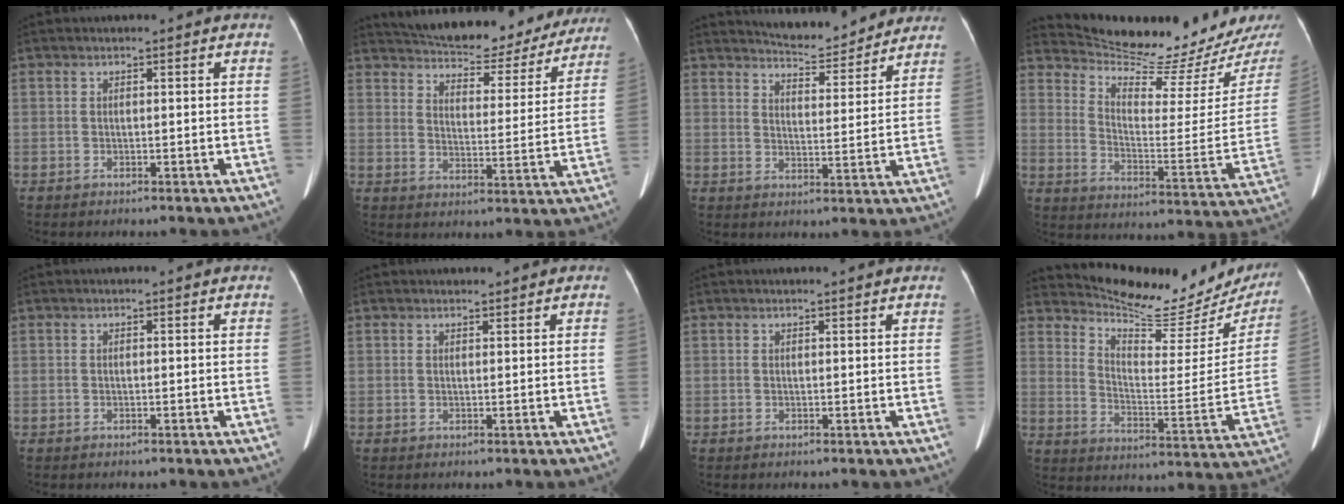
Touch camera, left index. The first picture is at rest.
{"total": 22.4, "force": [20.3, 6.3, 7.2], "torque": [-0.108, -0.008, 0.260]}
{"total": 10.7, "force": [10.3, 1.5, 2.4], "torque": [-0.032, -0.003, 0.139]}
{"total": 19.1, "force": [18.1, 0.2, 6.3], "torque": [-0.106, -0.082, 0.257]}
{"total": 0.0}
{"total": 1.3, "force": [1.2, 0.3, 0.3], "torque": [-0.008, 0.009, 0.020]}
{"total": 1.3, "force": [1.2, -0.1, 0.4], "torque": [-0.012, 0.006, 0.018]}
{"total": 20.6, "force": [19.2, 4.5, 5.8], "torque": [-0.080, -0.058, 0.247]}